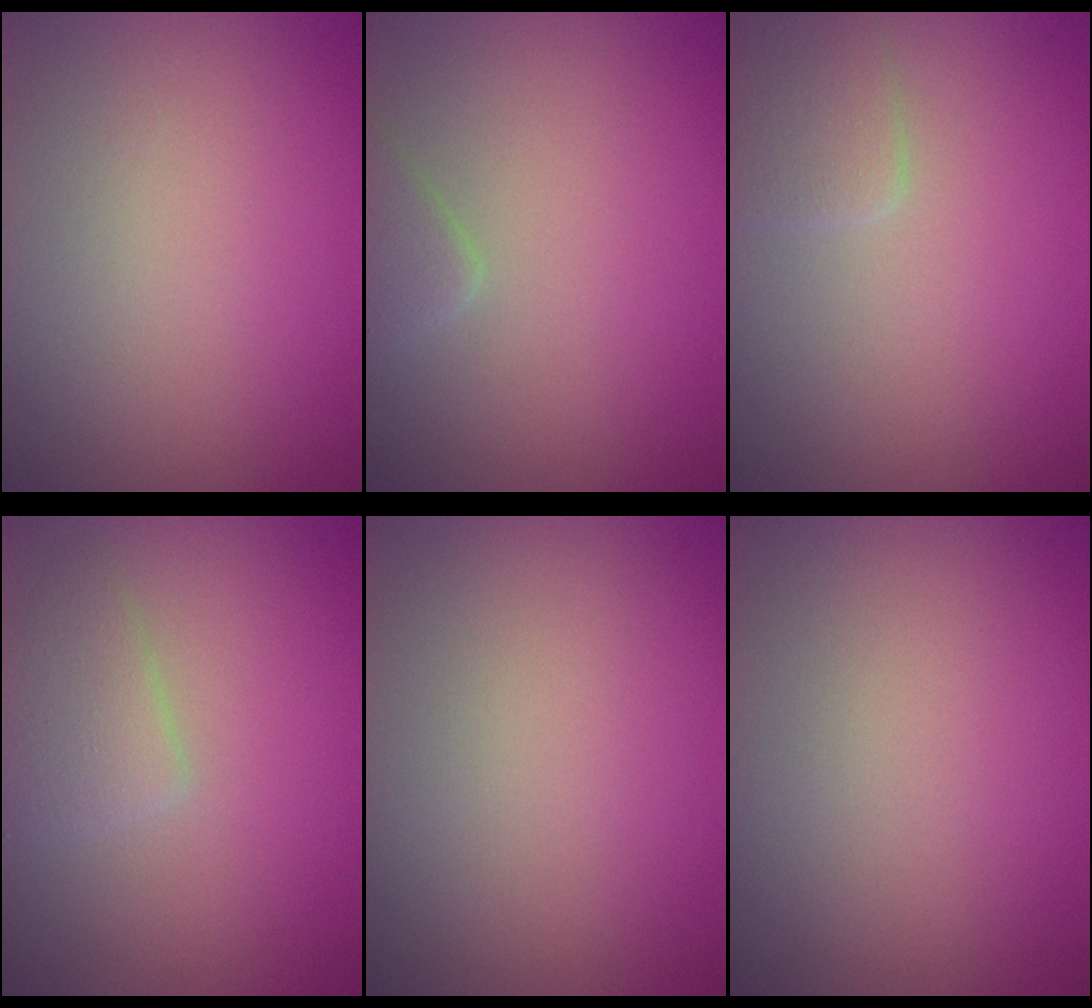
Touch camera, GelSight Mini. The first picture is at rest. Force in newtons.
{"total": 1.5, "press": 1.5, "slide": 0.1}
{"total": 1.9, "press": 1.9, "slide": 0.1}
{"total": 2.4, "press": 2.4, "slide": 0.1}
{"total": 0.0}
{"total": 0.0}